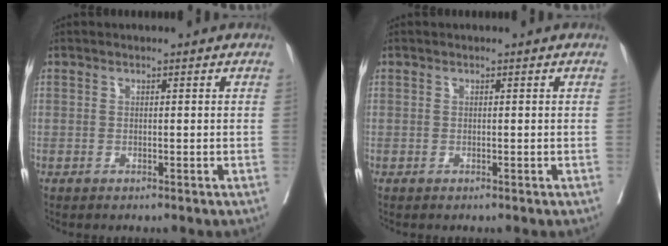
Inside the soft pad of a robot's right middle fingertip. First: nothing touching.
{"total": 0.0}